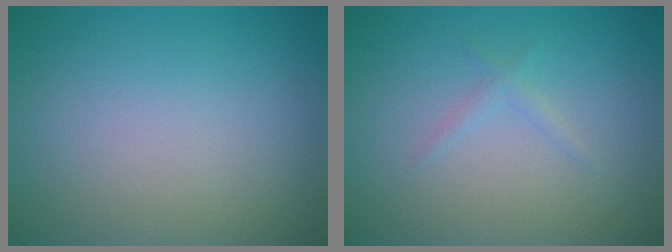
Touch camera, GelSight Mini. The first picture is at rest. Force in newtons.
{"total": 0.9, "press": 0.9, "slide": 0.1}